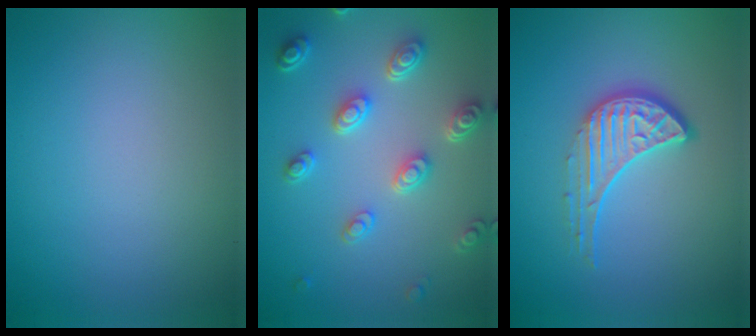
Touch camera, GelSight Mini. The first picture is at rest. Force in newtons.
{"total": 4.7, "press": 3.6, "slide": 2.9}
{"total": 3.9, "press": 3.1, "slide": 2.3}